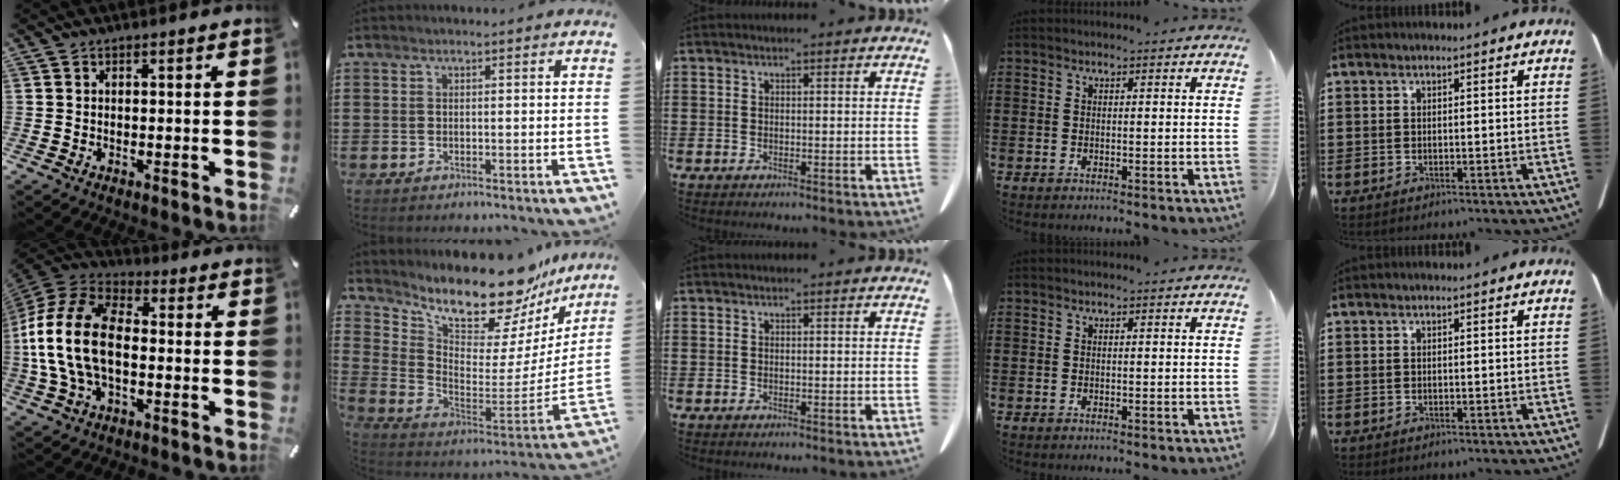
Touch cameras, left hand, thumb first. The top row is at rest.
{"thumb": {"total": 17.3, "force": [-2.5, 10.7, 13.3], "torque": [-0.289, 0.015, -0.049]}, "index": {"total": 13.4, "force": [11.9, 3.1, 5.3], "torque": [-0.106, -0.105, 0.198]}}